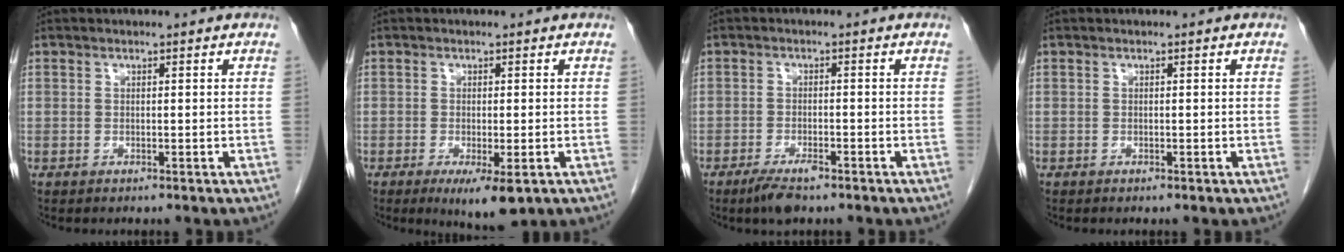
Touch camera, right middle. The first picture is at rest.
{"total": 5.5, "force": [-2.7, 1.4, 4.6], "torque": [-0.066, -0.013, -0.034]}
{"total": 3.8, "force": [-2.7, 1.1, 2.5], "torque": [-0.050, -0.003, -0.045]}
{"total": 0.0}